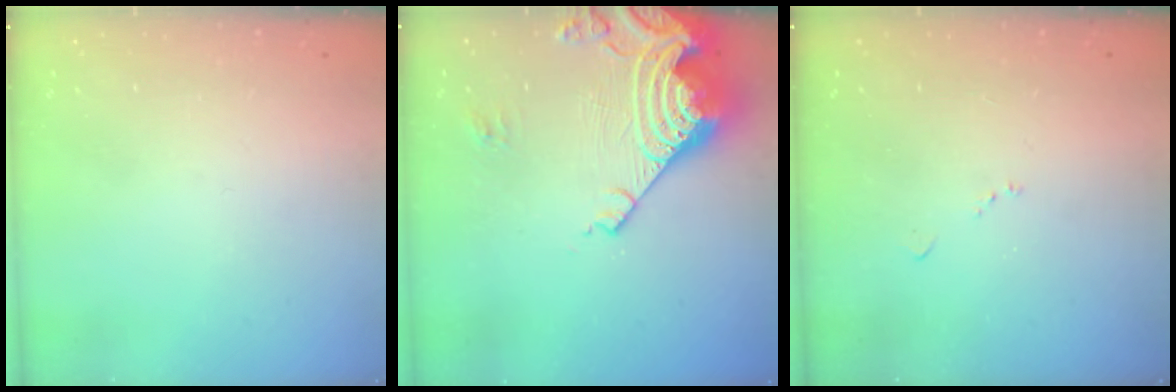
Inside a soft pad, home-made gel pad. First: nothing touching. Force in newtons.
{"total": 17.4, "press": 17.3, "slide": 2.0}
{"total": 5.8, "press": 5.7, "slide": 0.7}